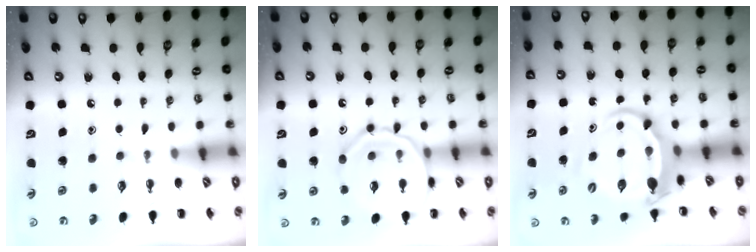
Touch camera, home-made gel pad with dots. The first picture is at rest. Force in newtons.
{"total": 12.7, "press": 12.6, "slide": 0.7}
{"total": 5.9, "press": 5.7, "slide": 1.1}